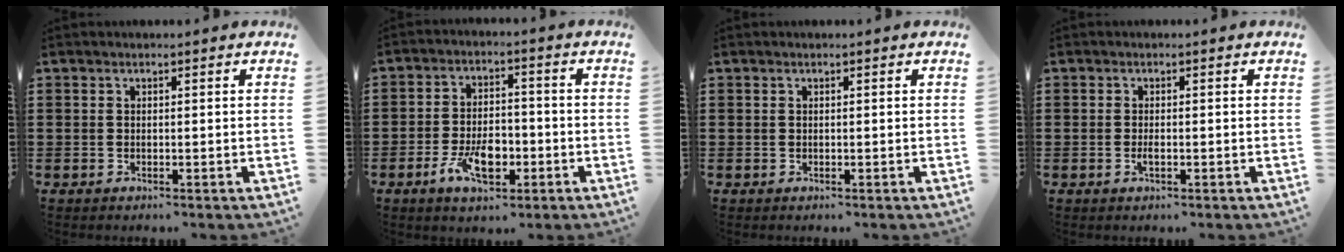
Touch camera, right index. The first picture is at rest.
{"total": 7.3, "force": [-3.0, 3.7, 5.6], "torque": [-0.109, 0.000, -0.056]}
{"total": 0.0}
{"total": 1.1, "force": [-0.3, 0.3, 1.0], "torque": [-0.027, -0.005, -0.008]}